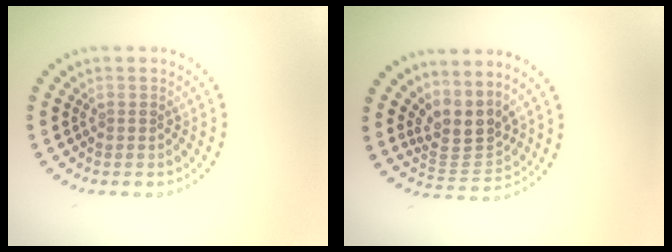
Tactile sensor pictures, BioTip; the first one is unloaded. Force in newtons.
{"total": 3.4, "press": 2.6, "slide": 2.3}